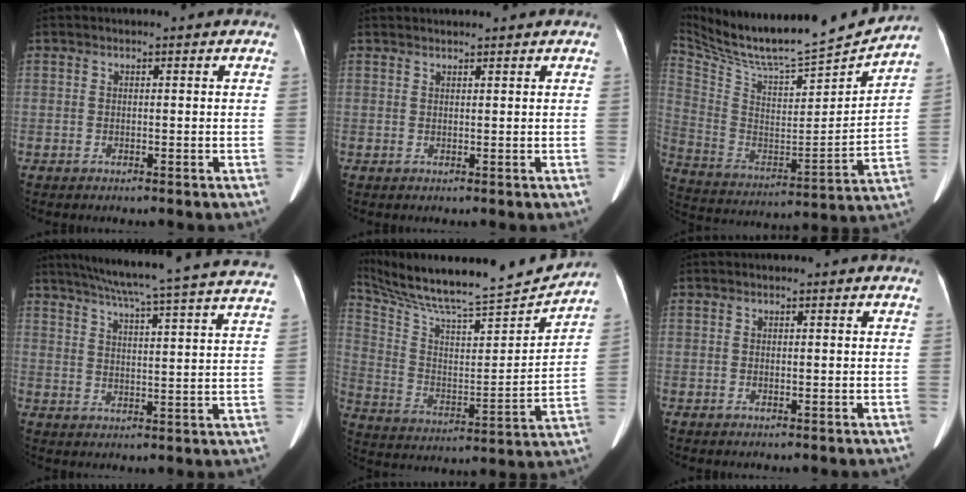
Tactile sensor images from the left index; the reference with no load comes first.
{"total": 1.5, "force": [1.5, -0.1, 0.5], "torque": [-0.005, 0.021, 0.023]}
{"total": 21.3, "force": [19.9, 0.7, 7.6], "torque": [-0.157, -0.046, 0.323]}
{"total": 26.5, "force": [23.5, -0.3, 12.1], "torque": [-0.197, -0.030, 0.292]}
{"total": 21.1, "force": [19.6, 0.6, 7.7], "torque": [-0.151, -0.037, 0.307]}
{"total": 1.0, "force": [-1.0, 0.0, 0.3], "torque": [-0.006, -0.001, -0.013]}